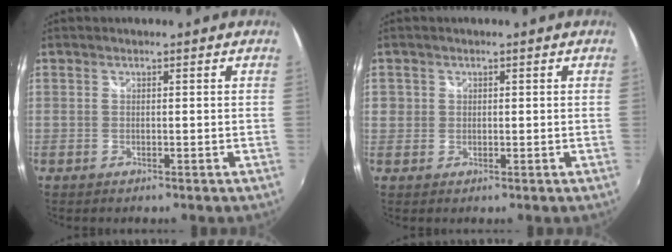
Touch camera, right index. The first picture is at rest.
{"total": 2.3, "force": [0.2, 2.2, 0.6], "torque": [-0.010, 0.000, 0.002]}